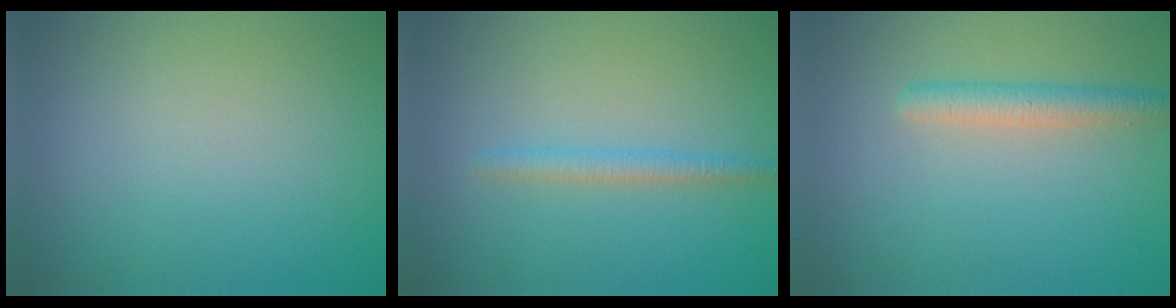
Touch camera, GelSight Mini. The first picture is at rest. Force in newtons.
{"total": 1.6, "press": 1.6, "slide": 0.0}
{"total": 2.6, "press": 2.6, "slide": 0.1}